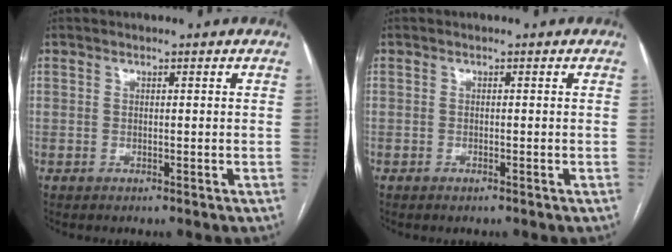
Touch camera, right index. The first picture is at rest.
{"total": 0.6, "force": [-0.5, 0.1, 0.4], "torque": [-0.010, -0.001, -0.005]}